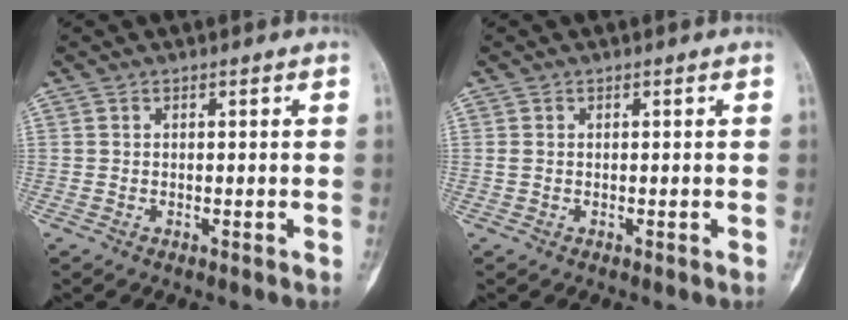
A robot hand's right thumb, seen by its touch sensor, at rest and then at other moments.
{"total": 0.6, "force": [0.0, 0.4, 0.4], "torque": [-0.014, 0.001, 0.001]}